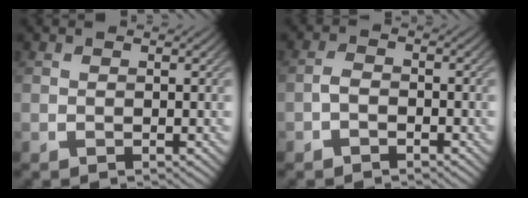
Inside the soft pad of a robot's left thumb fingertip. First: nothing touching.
{"total": 1.8, "force": [-1.2, 1.0, 1.0], "torque": [-0.019, 0.005, -0.028]}